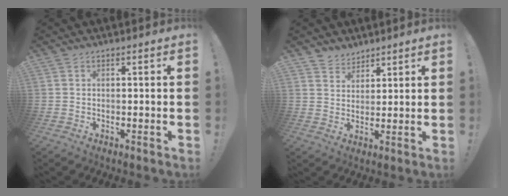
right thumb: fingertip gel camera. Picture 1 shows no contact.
{"total": 4.7, "force": [3.9, 2.6, -0.2], "torque": [0.008, -0.034, 0.074]}